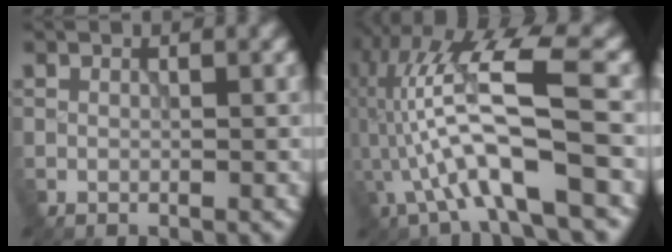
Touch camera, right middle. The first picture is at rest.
{"total": 9.8, "force": [-1.9, 2.0, 9.4], "torque": [-0.188, 0.021, -0.037]}